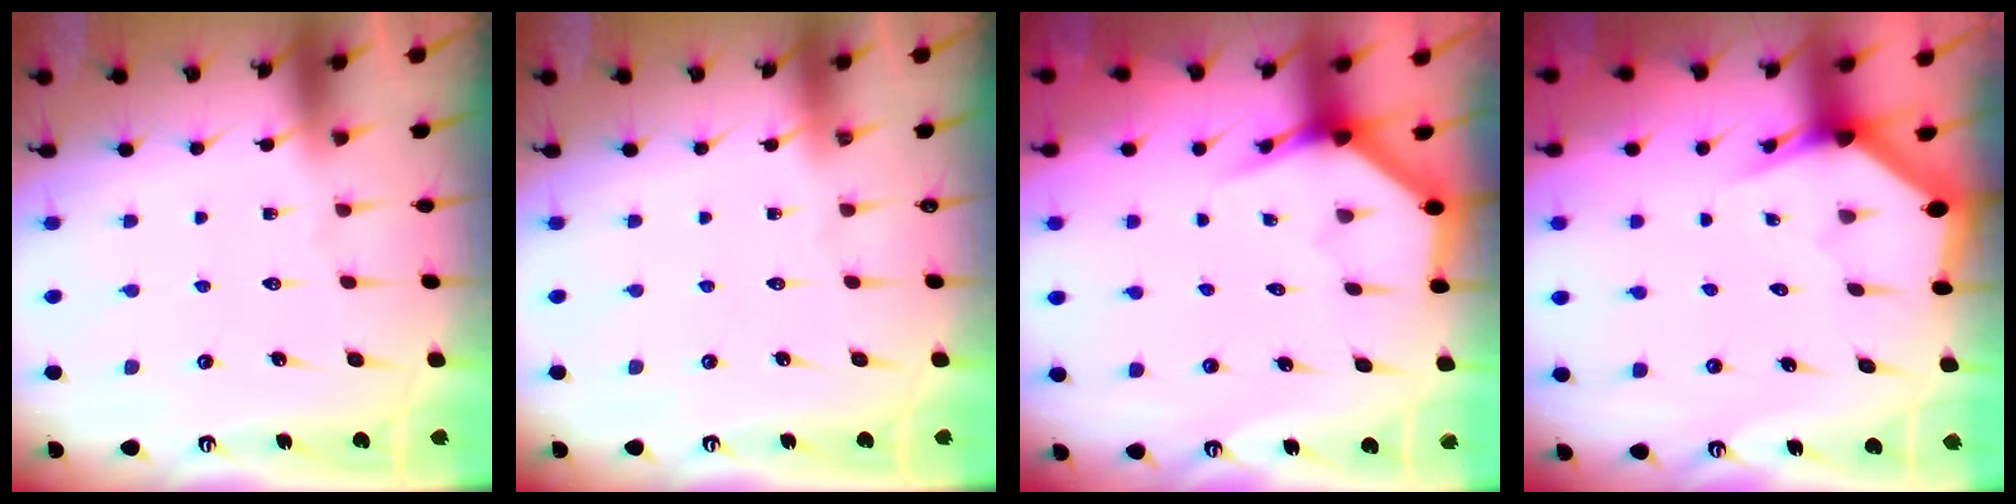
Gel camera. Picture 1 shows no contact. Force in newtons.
{"total": 0.0}
{"total": 4.0, "press": 4.0, "slide": 0.2}
{"total": 3.0, "press": 3.0, "slide": 0.1}